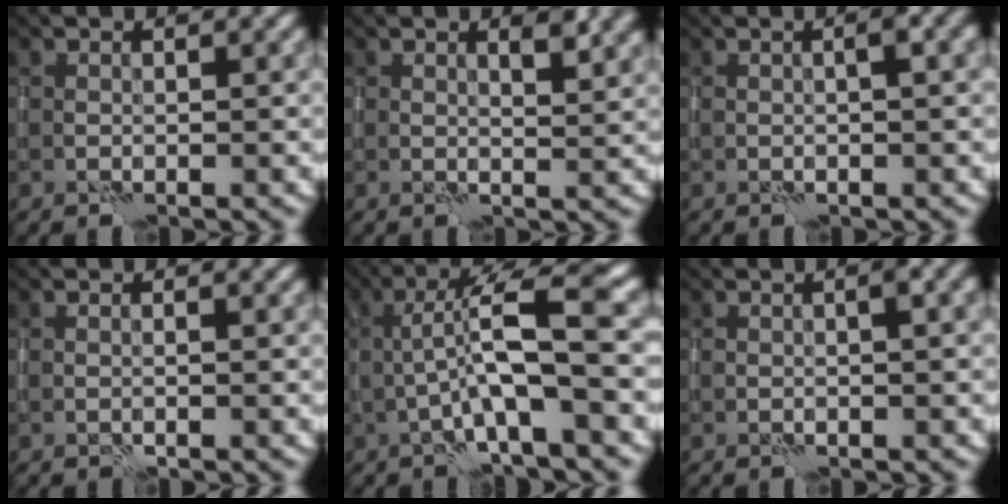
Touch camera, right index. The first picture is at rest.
{"total": 2.6, "force": [1.4, 0.8, 2.1], "torque": [-0.028, 0.000, 0.020]}
{"total": 2.5, "force": [0.4, 0.6, 2.4], "torque": [-0.033, 0.007, 0.005]}
{"total": 0.5, "force": [-0.1, 0.1, 0.5], "torque": [-0.007, 0.001, -0.003]}
{"total": 6.9, "force": [-1.3, 1.0, 6.7], "torque": [-0.116, 0.021, -0.022]}
{"total": 1.9, "force": [0.3, 0.4, 1.9], "torque": [-0.027, 0.005, 0.004]}